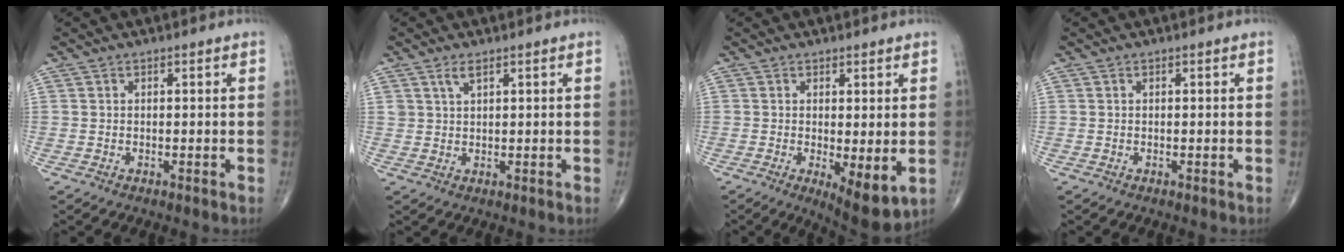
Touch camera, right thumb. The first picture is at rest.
{"total": 2.0, "force": [1.4, 0.8, 1.3], "torque": [-0.028, -0.002, 0.030]}
{"total": 7.4, "force": [-1.1, 2.5, 6.9], "torque": [-0.099, -0.024, -0.012]}
{"total": 0.0}